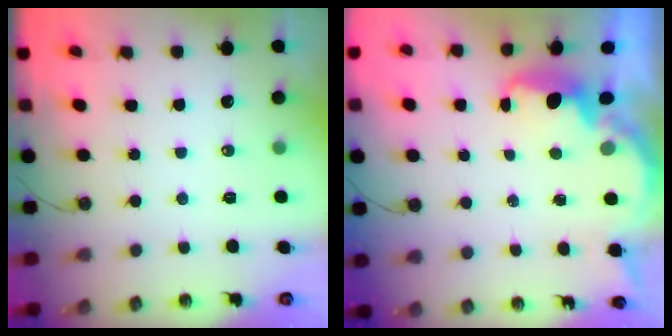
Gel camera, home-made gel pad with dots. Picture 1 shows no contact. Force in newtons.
{"total": 2.7, "press": 2.5, "slide": 0.9}